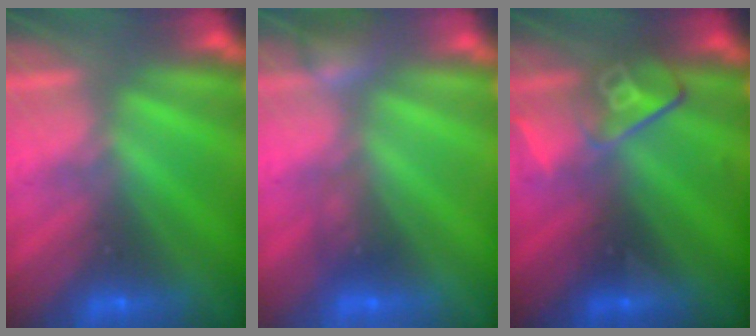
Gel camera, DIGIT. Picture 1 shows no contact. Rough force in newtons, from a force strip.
{"total": 2.4}
{"total": 2.8}